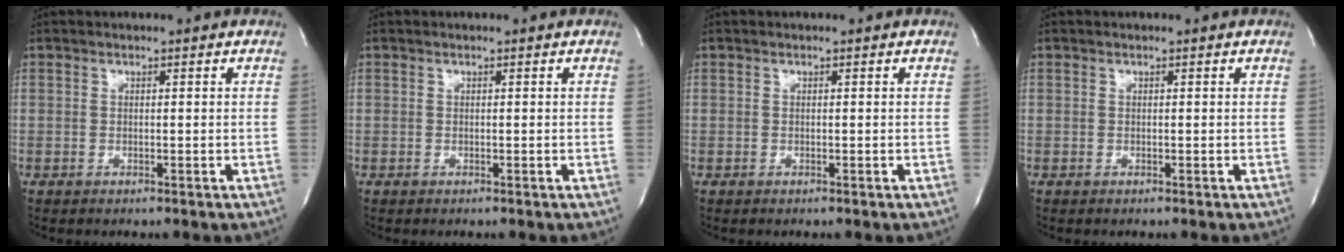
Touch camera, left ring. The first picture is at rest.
{"total": 0.0}
{"total": 0.0}
{"total": 0.0}